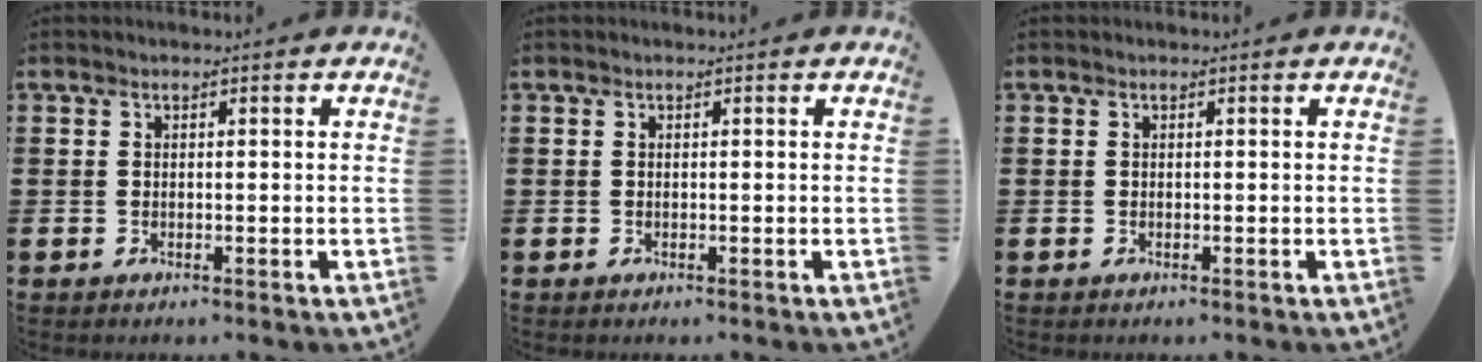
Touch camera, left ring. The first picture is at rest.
{"total": 0.0}
{"total": 0.0}